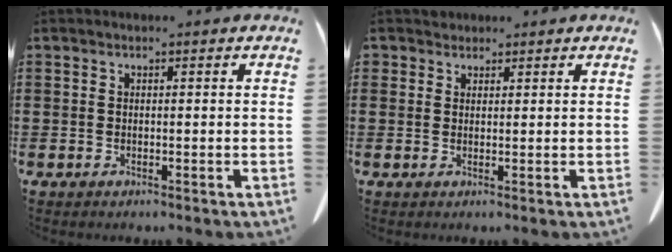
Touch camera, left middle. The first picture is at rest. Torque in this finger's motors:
{"motor_torque": [0.02, 0.00, 0.01, 0.01]}